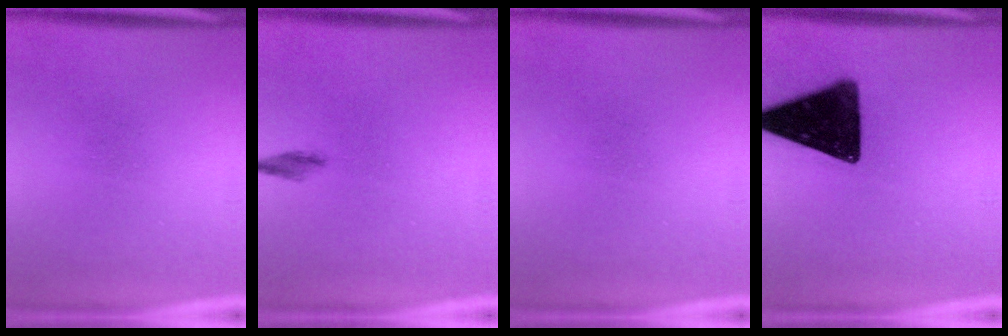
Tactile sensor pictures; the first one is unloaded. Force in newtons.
{"total": 1.3}
{"total": 0.0}
{"total": 17.1}